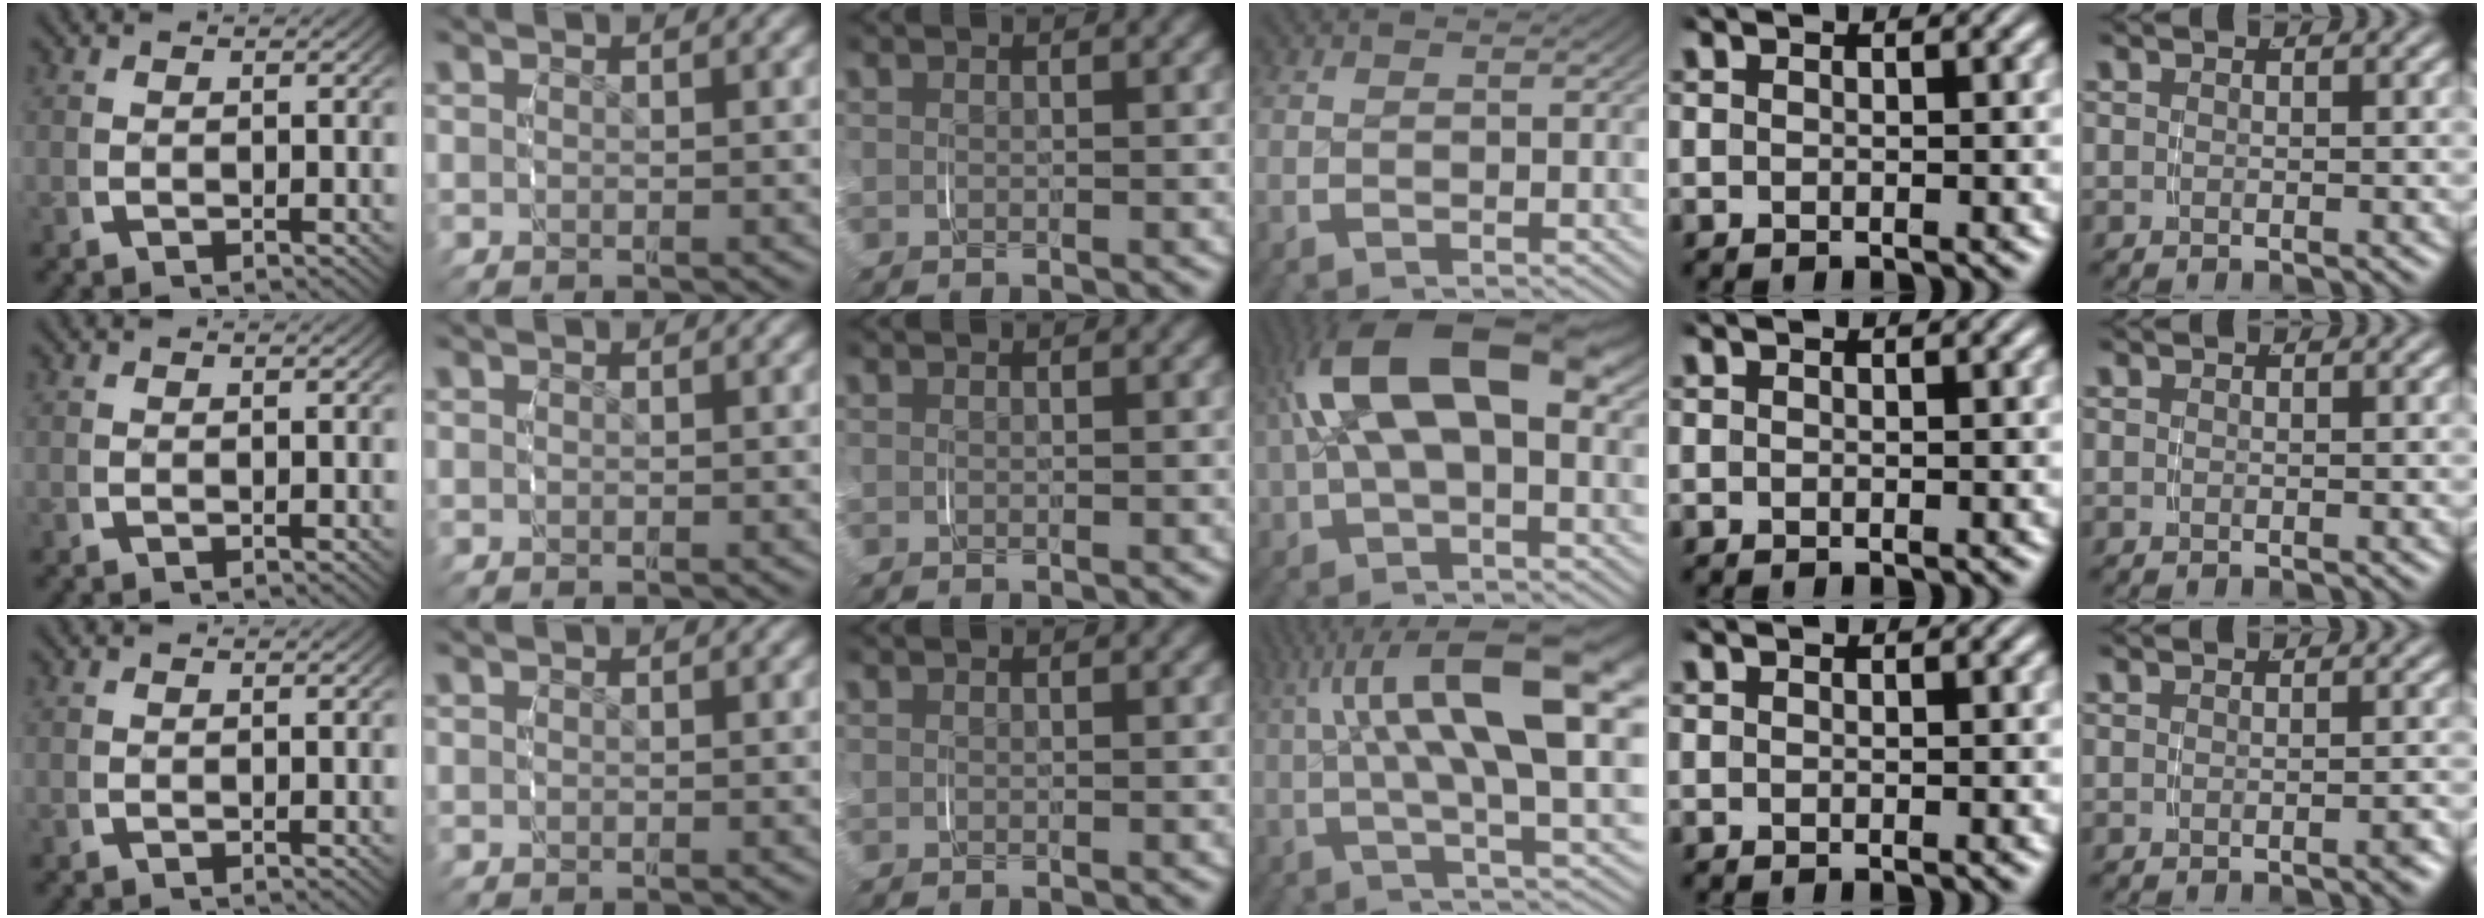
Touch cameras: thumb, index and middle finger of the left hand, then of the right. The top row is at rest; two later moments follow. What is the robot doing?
{"motion": "grasp_and_lifting", "object": "glasses case"}